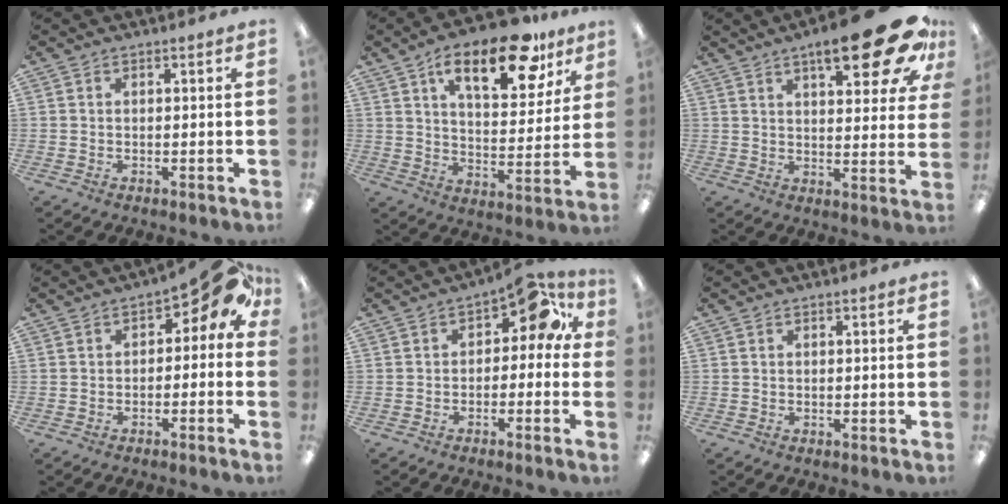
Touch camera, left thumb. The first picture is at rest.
{"total": 19.4, "force": [11.8, 8.3, 13.0], "torque": [-0.177, -0.058, 0.188]}
{"total": 19.6, "force": [10.9, 6.3, 15.0], "torque": [-0.202, -0.057, 0.167]}
{"total": 7.2, "force": [2.3, 3.6, 5.7], "torque": [-0.076, -0.007, 0.038]}
{"total": 7.6, "force": [2.5, 4.3, 5.8], "torque": [-0.075, -0.009, 0.039]}
{"total": 0.0}